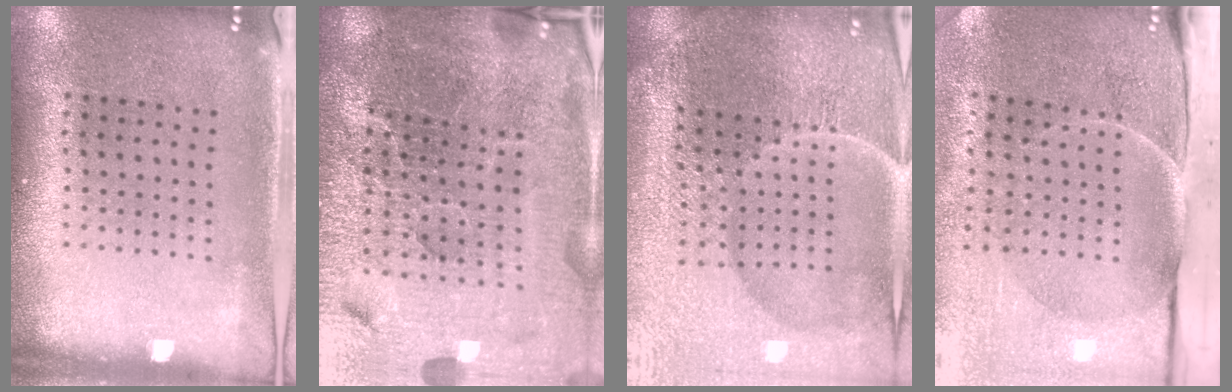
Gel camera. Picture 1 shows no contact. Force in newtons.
{"total": 6.8, "press": 6.0, "slide": 3.2}
{"total": 5.9, "press": 5.4, "slide": 2.4}
{"total": 5.0, "press": 3.9, "slide": 3.1}